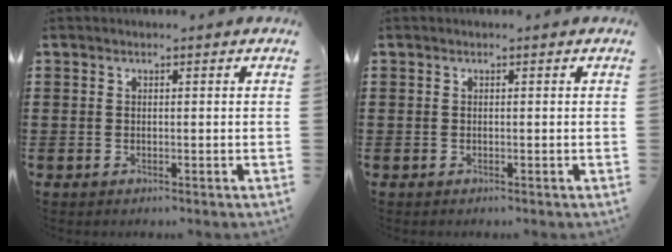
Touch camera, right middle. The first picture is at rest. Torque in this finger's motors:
{"motor_torque": [-0.90, 0.24, -0.01, 0.02]}